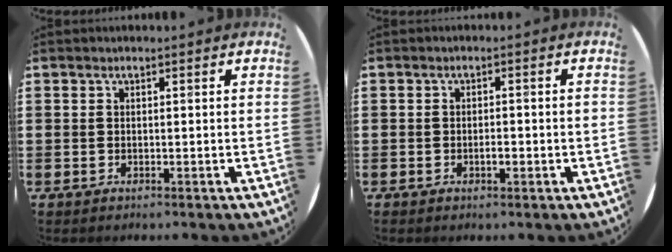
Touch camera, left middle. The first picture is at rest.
{"total": 1.3, "force": [-0.5, 0.5, 1.1], "torque": [-0.021, -0.002, -0.009]}